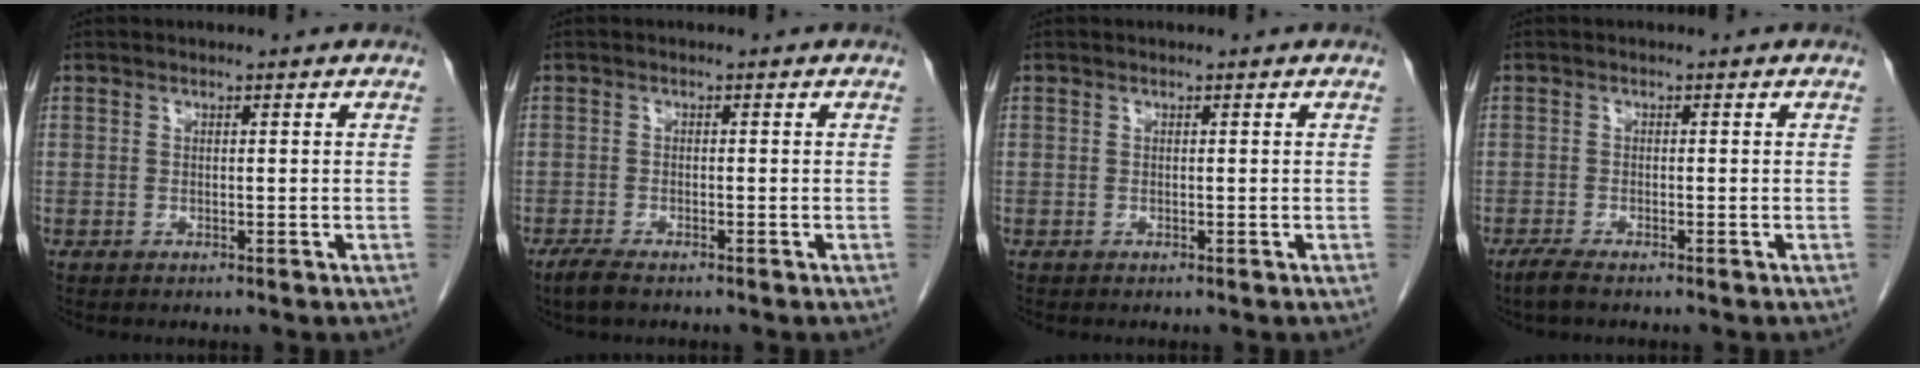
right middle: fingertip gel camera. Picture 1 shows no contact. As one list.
[{"total": 3.0, "force": [-2.3, 0.7, 1.9], "torque": [-0.043, -0.008, -0.038]}, {"total": 0.0}, {"total": 2.3, "force": [-1.8, 0.2, 1.4], "torque": [-0.037, -0.008, -0.035]}]